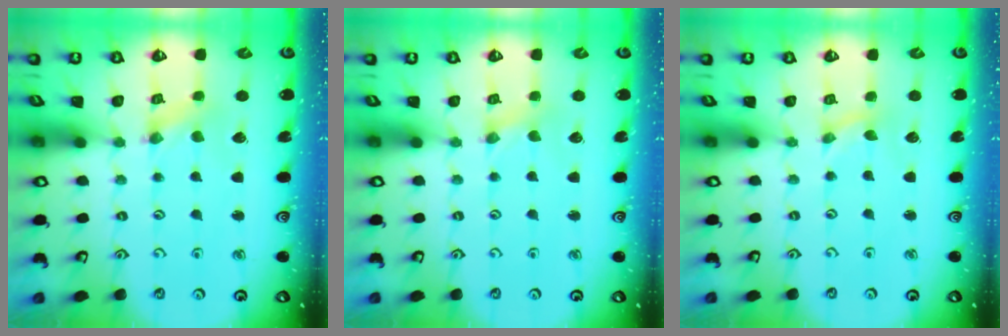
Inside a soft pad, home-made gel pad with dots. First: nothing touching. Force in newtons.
{"total": 0.0}
{"total": 0.0}